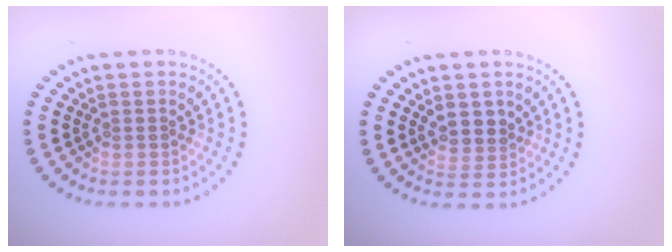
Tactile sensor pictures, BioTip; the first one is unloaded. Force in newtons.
{"total": 2.4, "press": 2.1, "slide": 1.1}